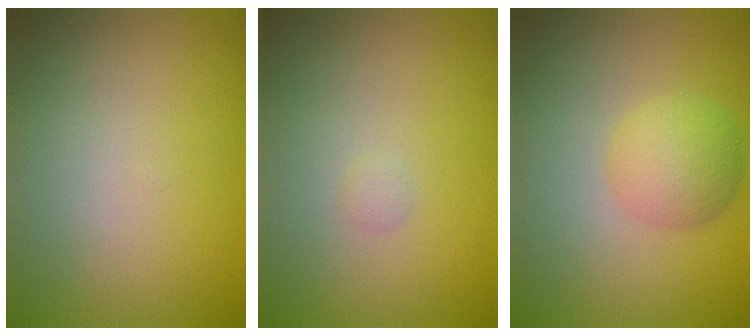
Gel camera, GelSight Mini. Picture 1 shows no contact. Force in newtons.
{"total": 0.5, "press": 0.5, "slide": 0.1}
{"total": 3.4, "press": 3.4, "slide": 0.1}